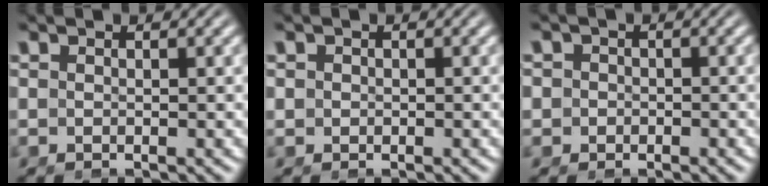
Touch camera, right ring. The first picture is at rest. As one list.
[{"total": 1.5, "force": [0.0, 1.5, 0.4], "torque": [-0.018, -0.006, 0.002]}, {"total": 3.8, "force": [-1.0, 3.6, 0.7], "torque": [-0.027, -0.012, -0.019]}]